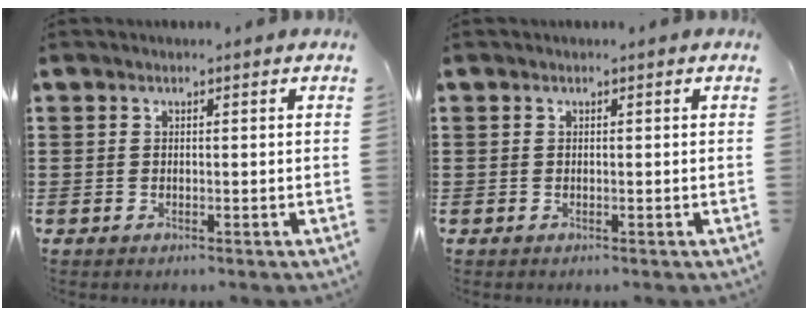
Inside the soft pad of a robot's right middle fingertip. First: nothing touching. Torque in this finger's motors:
{"motor_torque": [0.00, 0.00, 0.00, 0.00]}